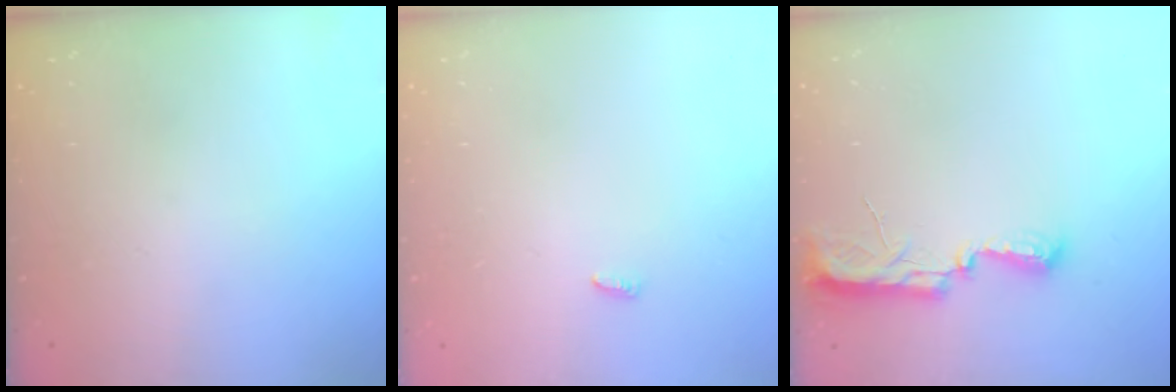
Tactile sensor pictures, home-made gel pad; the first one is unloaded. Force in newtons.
{"total": 2.4, "press": 2.4, "slide": 0.2}
{"total": 9.8, "press": 8.8, "slide": 4.4}